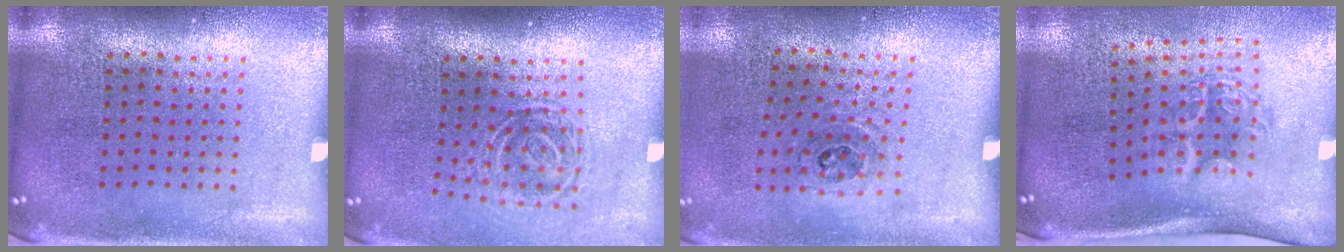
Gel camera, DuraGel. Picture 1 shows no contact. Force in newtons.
{"total": 1.6, "press": 1.1, "slide": 1.2}
{"total": 1.1, "press": 0.7, "slide": 0.9}
{"total": 1.9, "press": 1.3, "slide": 1.4}